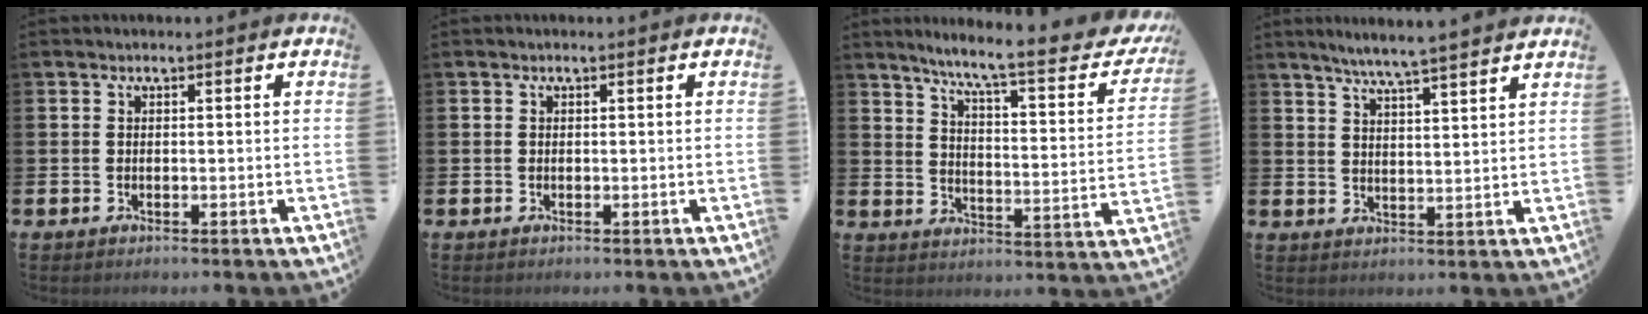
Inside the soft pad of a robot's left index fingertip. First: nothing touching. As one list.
[{"total": 0.0}, {"total": 8.5, "force": [6.4, 1.3, 5.4], "torque": [-0.105, -0.049, 0.094]}, {"total": 5.6, "force": [5.3, -0.9, 1.5], "torque": [-0.040, -0.033, 0.091]}]